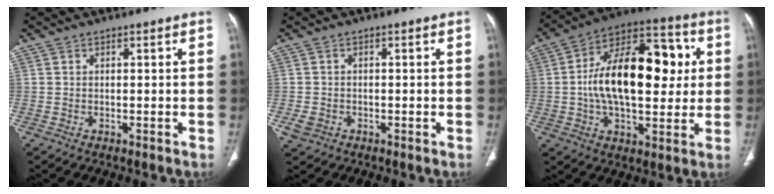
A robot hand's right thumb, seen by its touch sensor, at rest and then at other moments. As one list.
[{"total": 2.5, "force": [-0.9, 2.0, 1.1], "torque": [-0.020, 0.002, -0.012]}, {"total": 23.1, "force": [2.3, 12.2, 19.5], "torque": [-0.294, 0.024, 0.030]}]